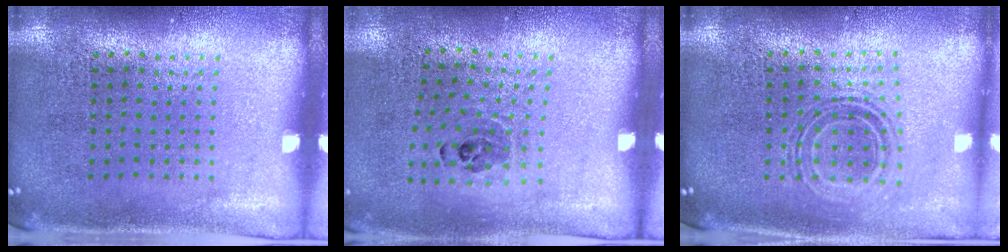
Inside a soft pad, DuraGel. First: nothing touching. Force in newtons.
{"total": 0.9, "press": 0.8, "slide": 0.6}
{"total": 0.8, "press": 0.8, "slide": 0.3}